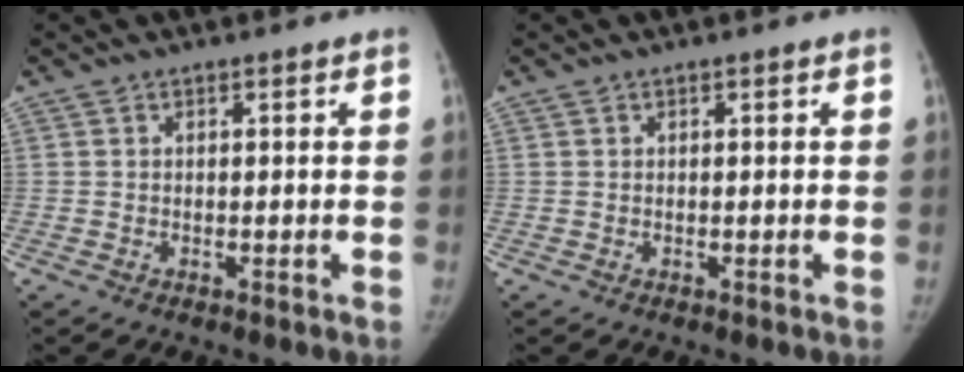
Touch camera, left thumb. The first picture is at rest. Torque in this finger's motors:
{"motor_torque": [-0.38, 0.15, -0.10, 0.43, -0.05]}